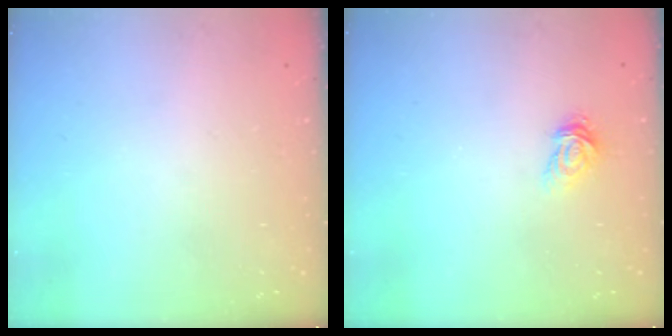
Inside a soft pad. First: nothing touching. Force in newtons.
{"total": 3.1, "press": 3.1, "slide": 0.2}